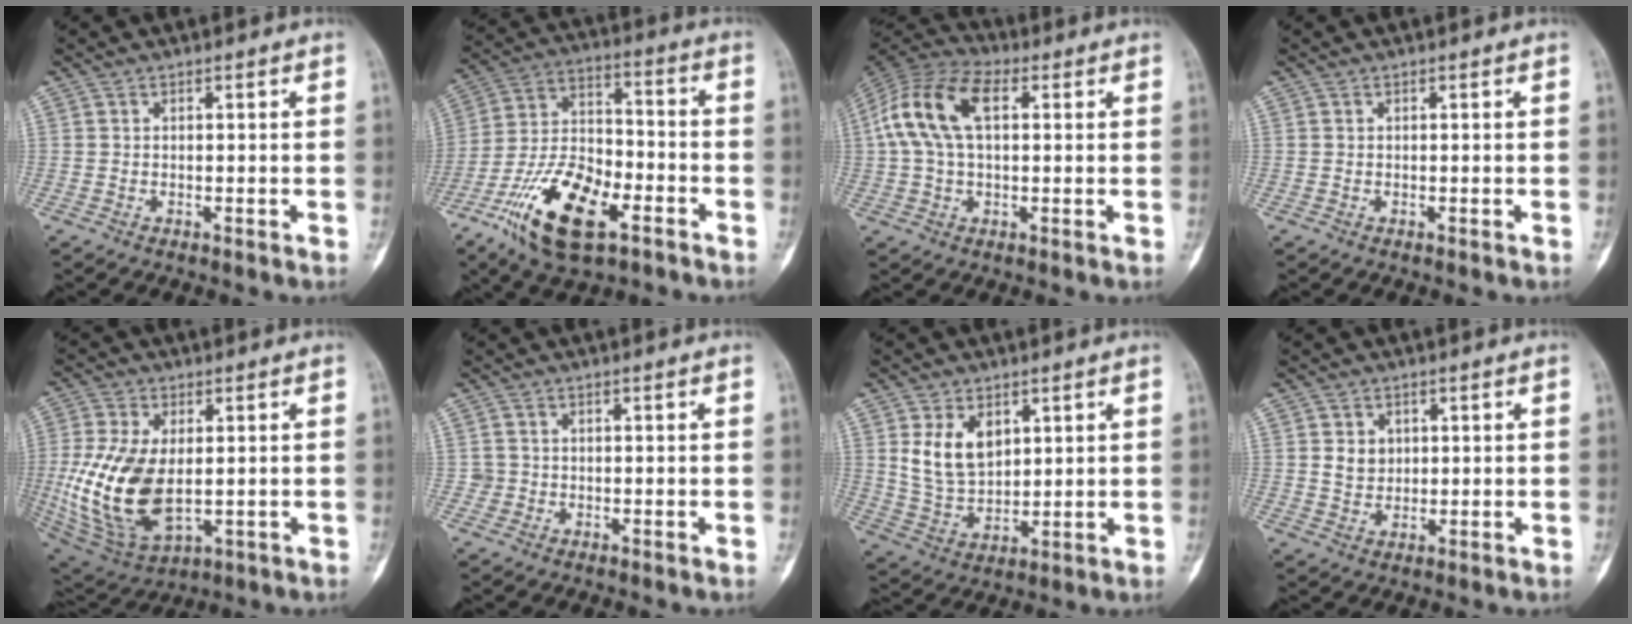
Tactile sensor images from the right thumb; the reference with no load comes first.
{"total": 18.6, "force": [-9.3, 8.7, 13.6], "torque": [-0.245, 0.051, -0.166]}
{"total": 13.7, "force": [2.8, 7.8, 10.9], "torque": [-0.223, 0.032, 0.048]}
{"total": 0.0}
{"total": 18.2, "force": [-0.8, 10.2, 15.0], "torque": [-0.308, -0.016, 0.005]}
{"total": 1.5, "force": [-0.3, 1.5, -0.2], "torque": [0.015, 0.008, -0.008]}
{"total": 9.5, "force": [3.5, 6.3, 6.2], "torque": [-0.093, -0.018, 0.081]}
{"total": 3.8, "force": [0.9, 3.3, 1.8], "torque": [-0.012, -0.004, 0.019]}